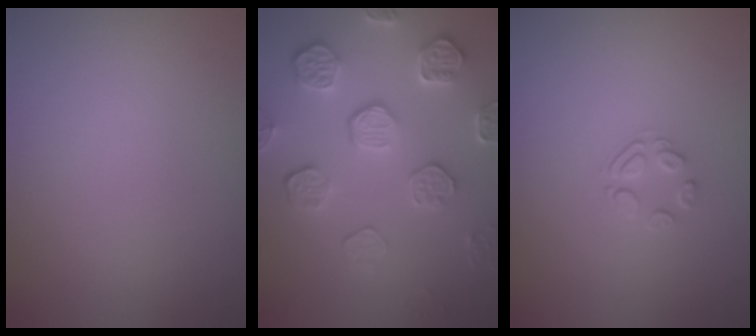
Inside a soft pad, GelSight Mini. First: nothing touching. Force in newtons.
{"total": 5.5, "press": 4.2, "slide": 3.6}
{"total": 1.5, "press": 0.8, "slide": 1.3}